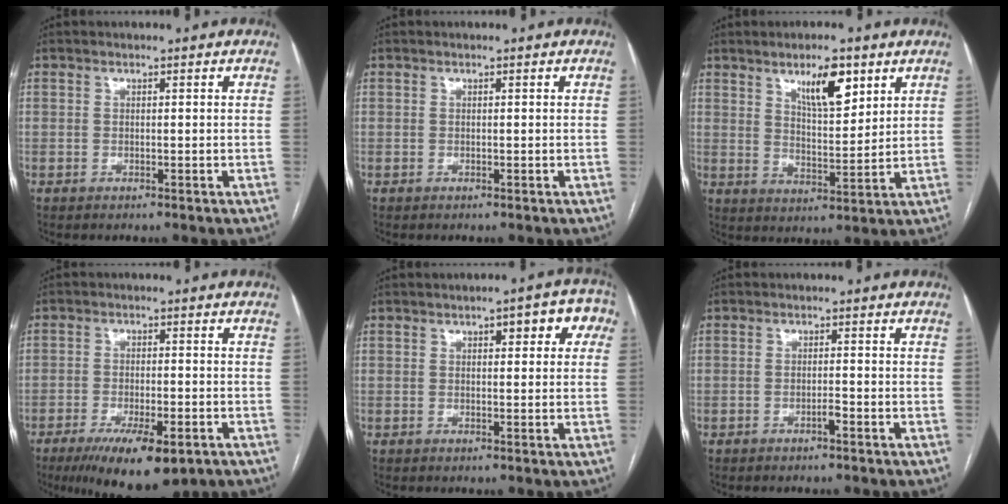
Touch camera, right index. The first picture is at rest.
{"total": 0.0}
{"total": 8.1, "force": [4.7, 2.3, 6.3], "torque": [-0.107, -0.002, 0.083]}
{"total": 11.4, "force": [-6.8, 3.3, 8.4], "torque": [-0.136, -0.018, -0.104]}
{"total": 6.3, "force": [2.3, 2.2, 5.4], "torque": [-0.051, 0.024, 0.021]}
{"total": 1.1, "force": [-0.7, 0.0, 0.9], "torque": [-0.013, 0.003, -0.012]}